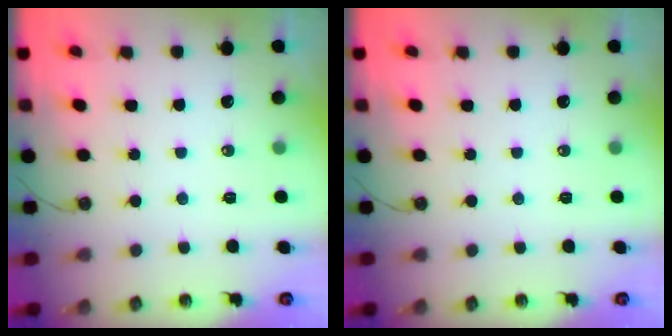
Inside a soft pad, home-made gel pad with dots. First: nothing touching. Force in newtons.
{"total": 0.0}